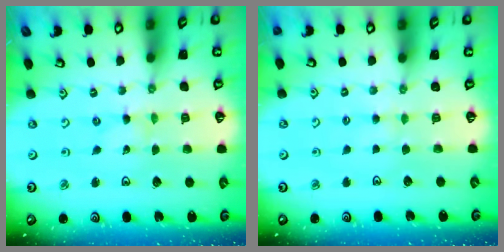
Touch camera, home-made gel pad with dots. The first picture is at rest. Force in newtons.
{"total": 2.2, "press": 2.2, "slide": 0.4}